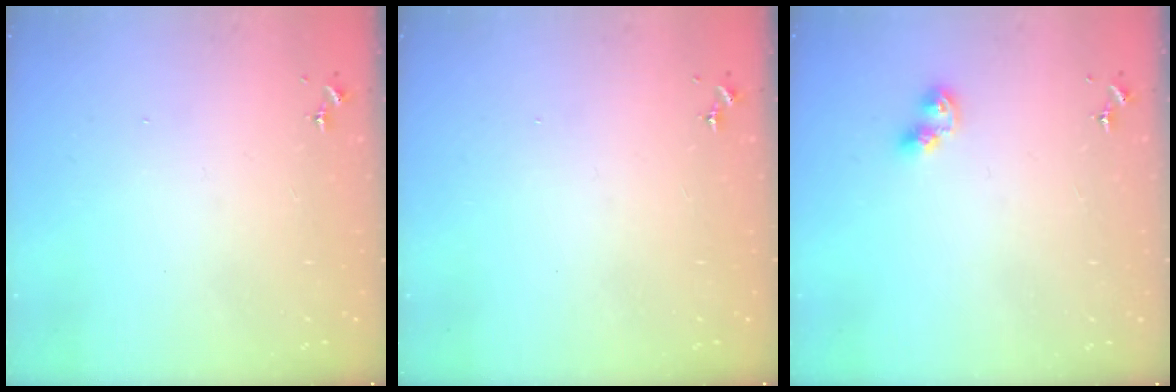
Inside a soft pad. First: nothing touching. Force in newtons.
{"total": 0.0}
{"total": 6.3, "press": 6.3, "slide": 0.5}